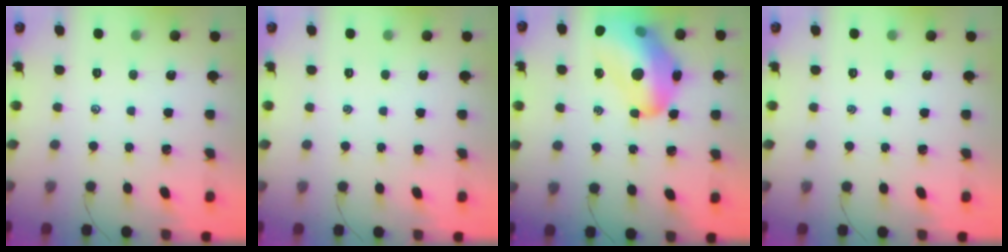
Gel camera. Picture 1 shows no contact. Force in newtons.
{"total": 0.0}
{"total": 23.2, "press": 22.4, "slide": 5.9}
{"total": 0.0}